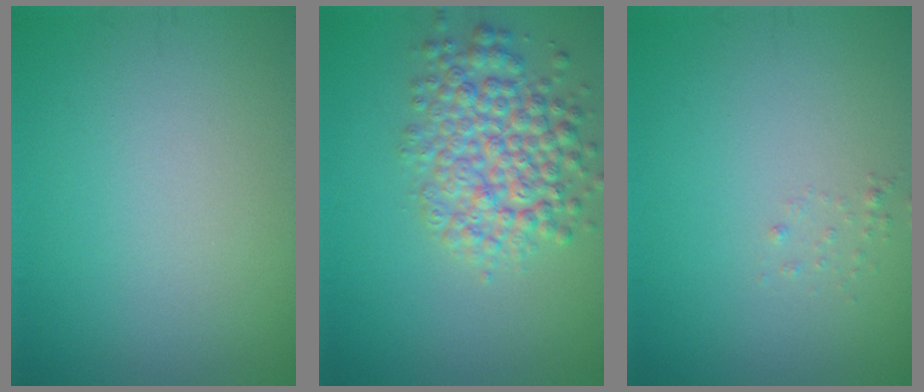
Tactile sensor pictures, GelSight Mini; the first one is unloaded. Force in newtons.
{"total": 5.4, "press": 5.4, "slide": 0.2}
{"total": 0.6, "press": 0.6, "slide": 0.1}